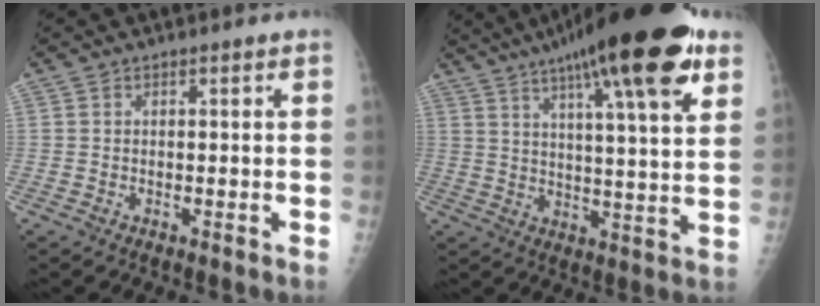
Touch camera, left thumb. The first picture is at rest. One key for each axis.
{"total": 23.1, "fx": 13.3, "fy": 4.8, "fz": 18.2, "tx": -0.271, "ty": -0.022, "tz": 0.195}